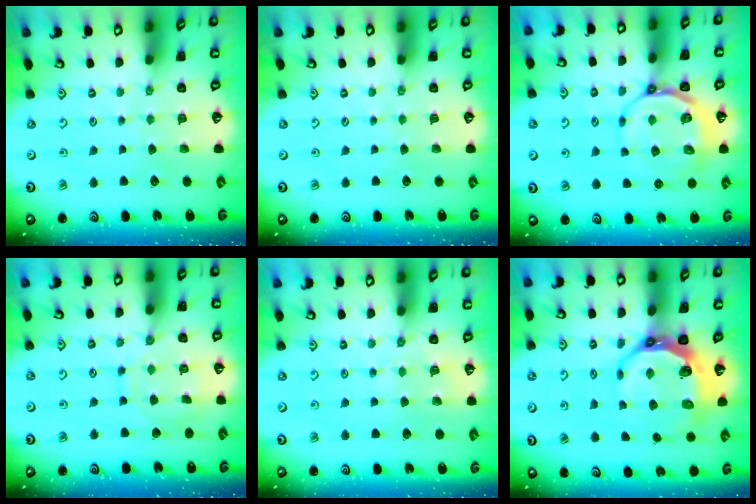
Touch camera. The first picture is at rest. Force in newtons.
{"total": 0.0}
{"total": 11.3, "press": 10.9, "slide": 3.0}
{"total": 10.5, "press": 10.5, "slide": 0.6}
{"total": 4.8, "press": 4.8, "slide": 0.7}
{"total": 10.7, "press": 9.9, "slide": 4.0}